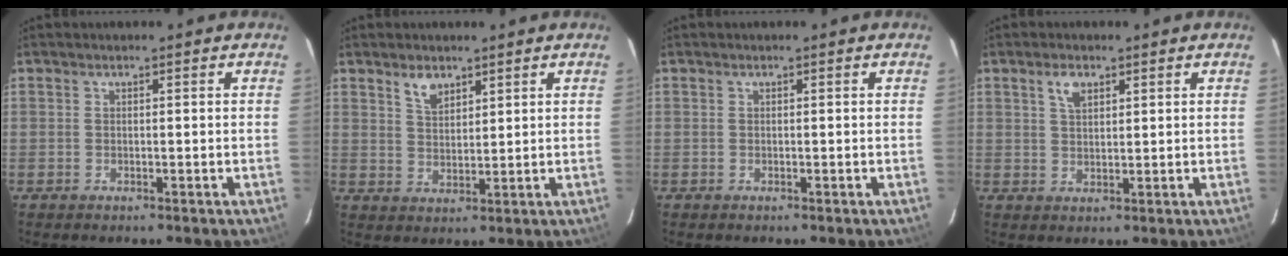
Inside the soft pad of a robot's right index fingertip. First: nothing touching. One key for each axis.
{"total": 4.0, "fx": 2.8, "fy": 1.9, "fz": 2.1, "tx": -0.037, "ty": 0.003, "tz": 0.053}
{"total": 0.0}
{"total": 3.4, "fx": 1.9, "fy": 1.8, "fz": 2.2, "tx": -0.040, "ty": 0.007, "tz": 0.035}